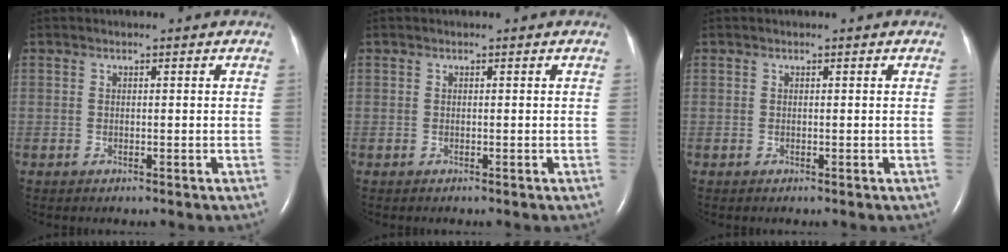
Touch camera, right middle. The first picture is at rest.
{"total": 0.0}
{"total": 0.0}